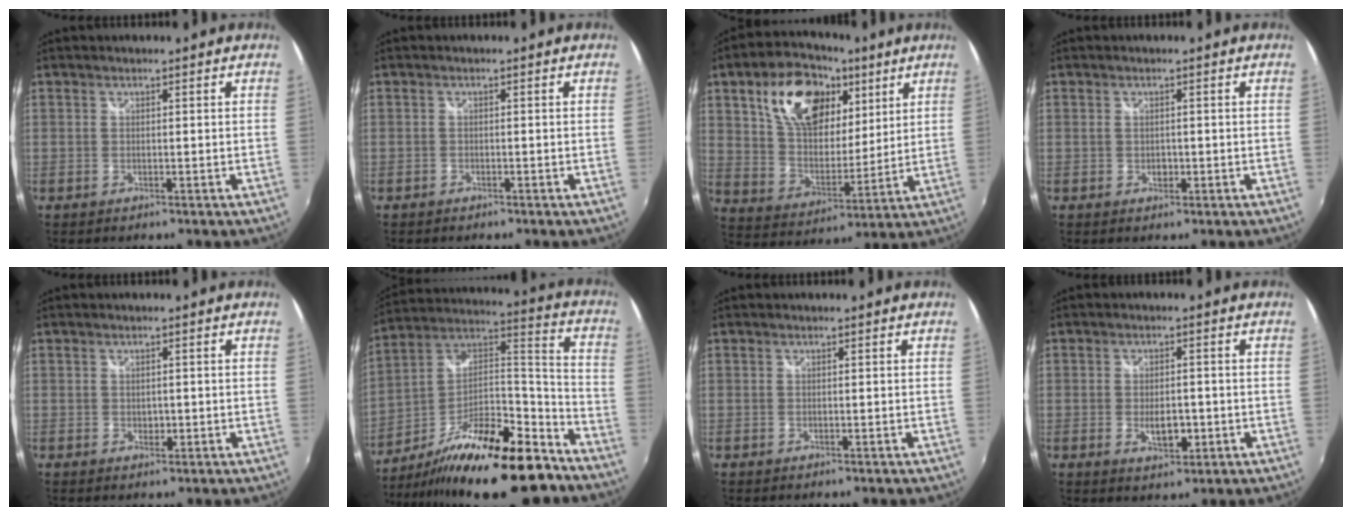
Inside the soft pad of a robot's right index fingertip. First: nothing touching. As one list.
[{"total": 1.0, "force": [-0.8, 0.6, 0.1], "torque": [-0.008, 0.000, -0.013]}, {"total": 19.3, "force": [9.1, 11.2, 12.9], "torque": [-0.242, 0.031, 0.166]}, {"total": 1.3, "force": [-0.1, 1.1, 0.7], "torque": [-0.011, -0.001, -0.002]}, {"total": 1.3, "force": [-0.1, 1.1, 0.8], "torque": [-0.010, -0.001, -0.001]}, {"total": 25.8, "force": [-17.7, 7.6, 17.2], "torque": [-0.292, 0.000, -0.283]}, {"total": 0.0}, {"total": 4.9, "force": [-1.2, 2.6, 4.0], "torque": [-0.072, -0.007, -0.016]}]